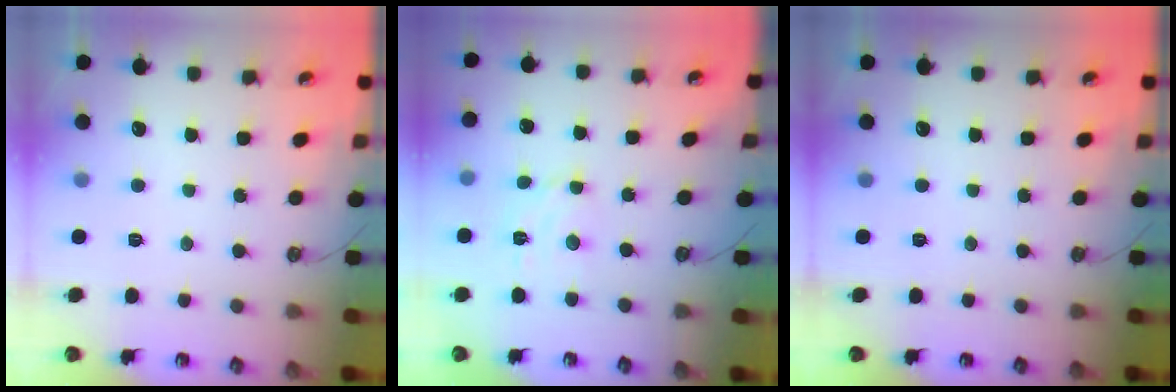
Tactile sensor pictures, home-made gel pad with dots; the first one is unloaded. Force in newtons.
{"total": 4.2, "press": 4.2, "slide": 0.4}
{"total": 0.0}